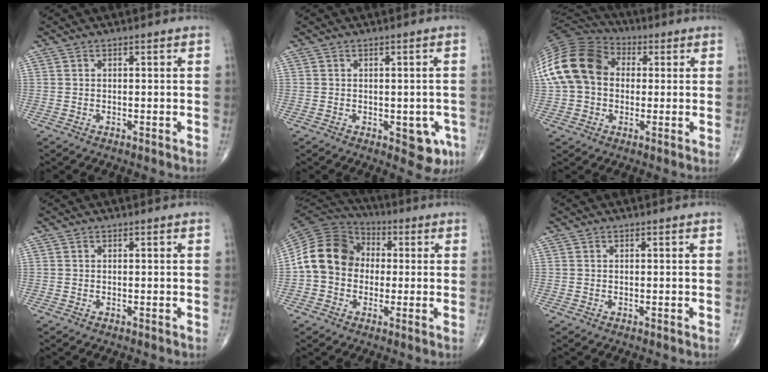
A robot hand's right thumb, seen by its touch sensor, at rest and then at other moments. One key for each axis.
{"total": 5.7, "fx": -1.9, "fy": 3.2, "fz": 4.4, "tx": -0.020, "ty": 0.002, "tz": -0.018}
{"total": 17.8, "fx": 1.9, "fy": 13.6, "fz": 11.3, "tx": -0.230, "ty": 0.038, "tz": 0.027}
{"total": 0.0}
{"total": 13.5, "fx": 0.0, "fy": 11.2, "fz": 7.4, "tx": -0.121, "ty": 0.035, "tz": -0.013}
{"total": 0.0}